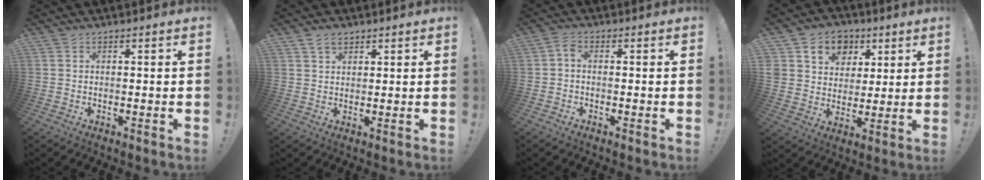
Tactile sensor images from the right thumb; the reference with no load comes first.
{"total": 3.1, "force": [2.1, 1.8, 1.5], "torque": [-0.021, -0.008, 0.038]}
{"total": 1.9, "force": [-0.9, 1.0, 1.4], "torque": [-0.030, 0.010, -0.015]}
{"total": 10.2, "force": [4.4, 8.9, 2.5], "torque": [-0.037, -0.028, 0.090]}